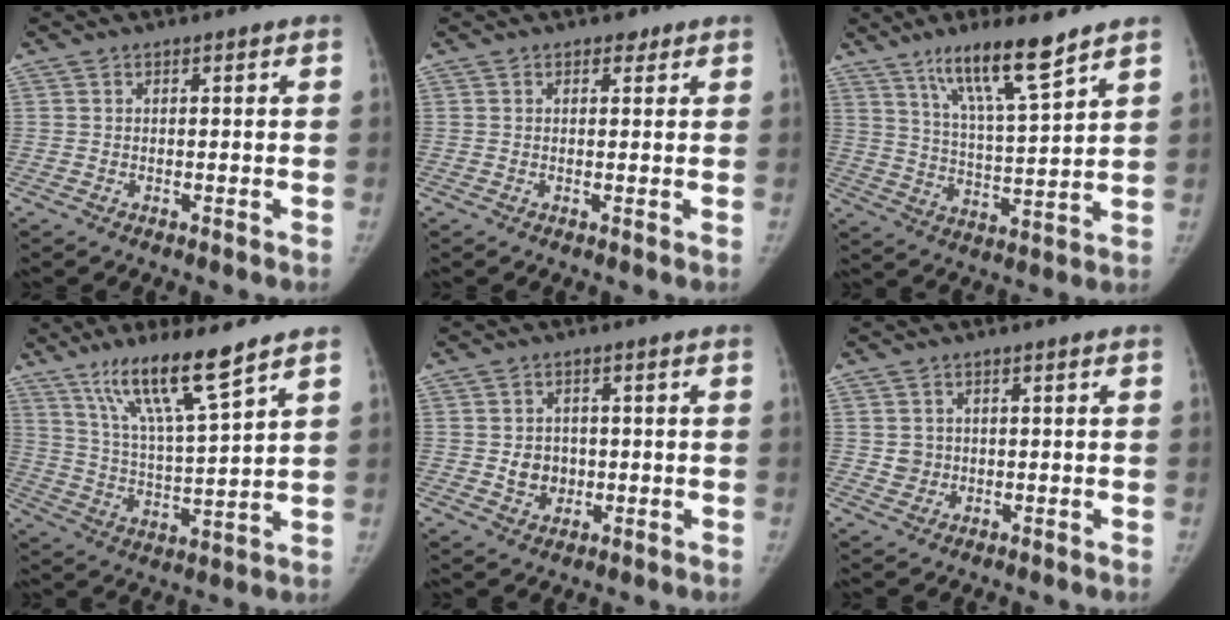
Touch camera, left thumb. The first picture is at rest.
{"total": 1.3, "force": [0.8, 1.0, 0.4], "torque": [0.005, -0.003, 0.007]}
{"total": 12.7, "force": [8.7, 1.5, 9.1], "torque": [-0.150, -0.054, 0.161]}
{"total": 13.5, "force": [9.4, 1.1, 9.7], "torque": [-0.170, -0.056, 0.182]}
{"total": 4.9, "force": [-0.4, 4.3, 2.3], "torque": [-0.009, 0.004, -0.003]}
{"total": 2.6, "force": [0.2, 2.6, 0.5], "torque": [0.010, 0.003, 0.007]}